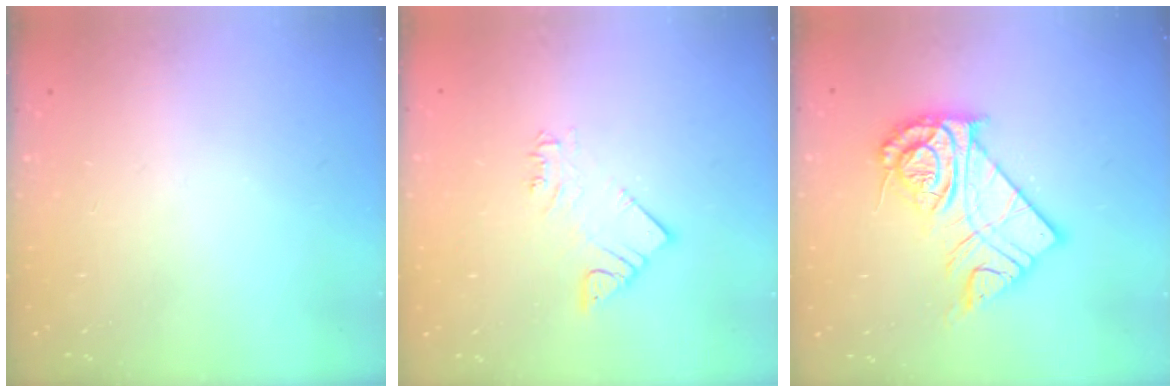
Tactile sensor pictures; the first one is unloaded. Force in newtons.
{"total": 3.4, "press": 3.4, "slide": 0.2}
{"total": 15.9, "press": 15.9, "slide": 1.3}